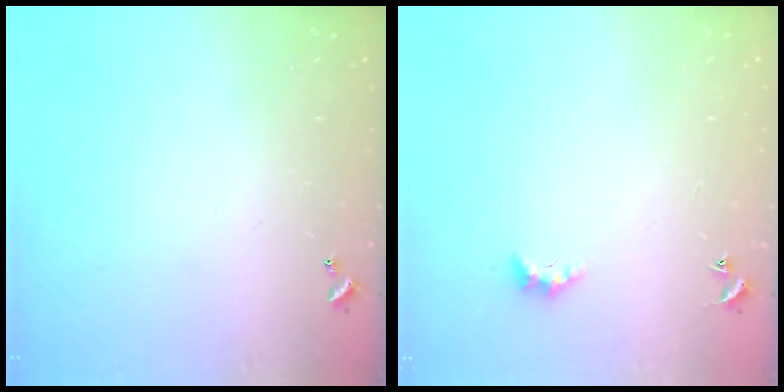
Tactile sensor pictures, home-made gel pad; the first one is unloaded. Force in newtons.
{"total": 2.4, "press": 2.4, "slide": 0.6}